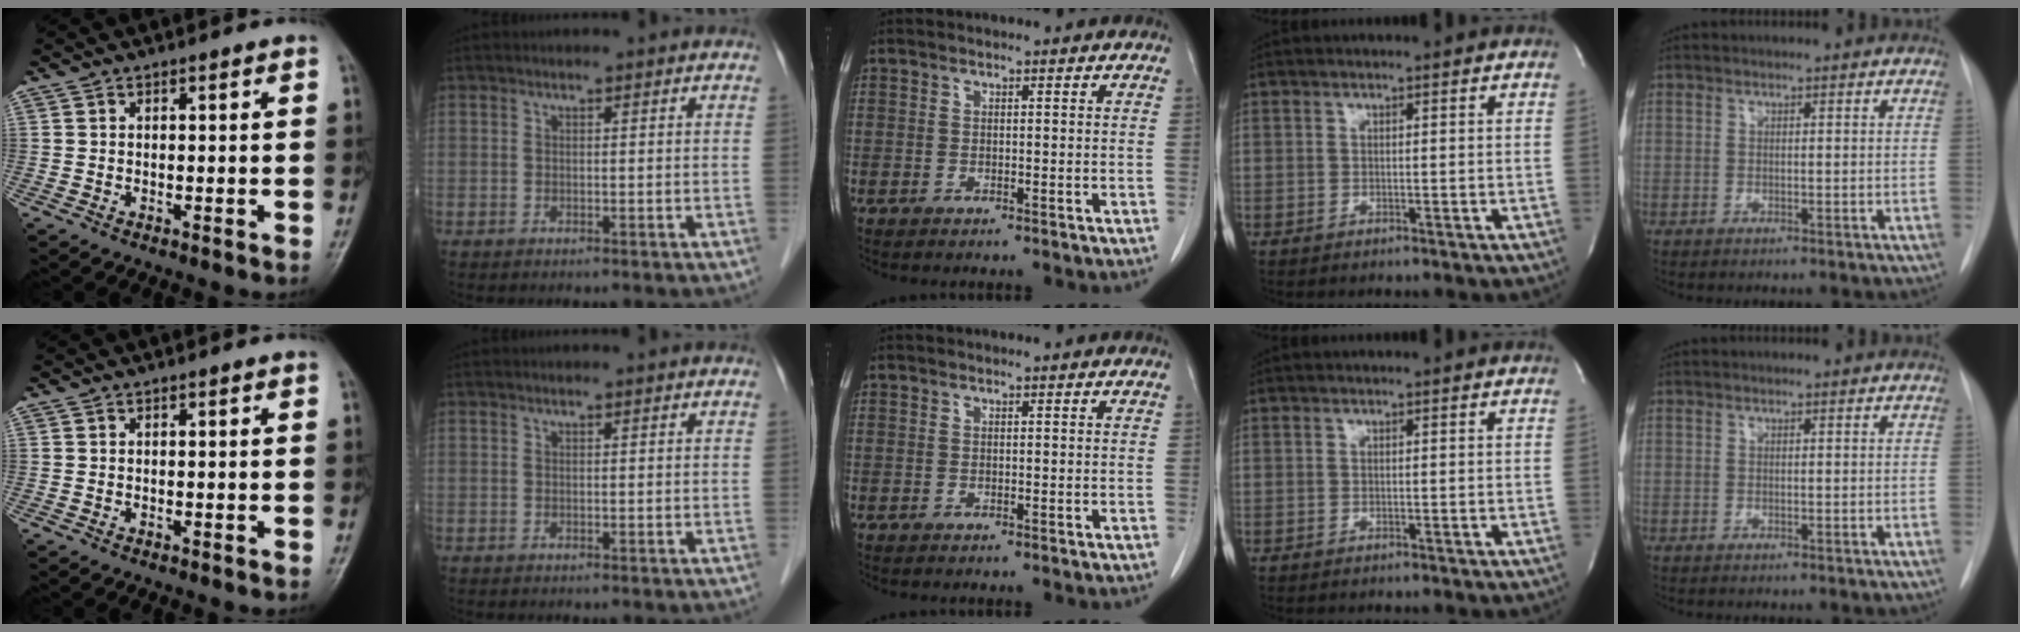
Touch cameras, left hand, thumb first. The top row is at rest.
{}